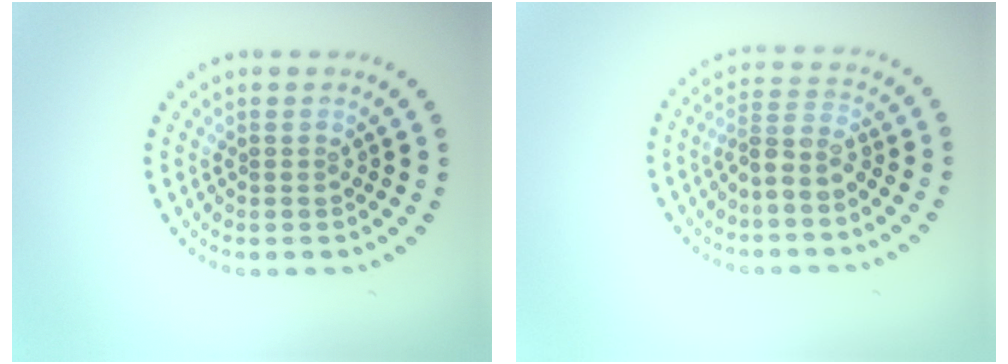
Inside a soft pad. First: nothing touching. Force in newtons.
{"total": 2.7, "press": 2.1, "slide": 1.7}